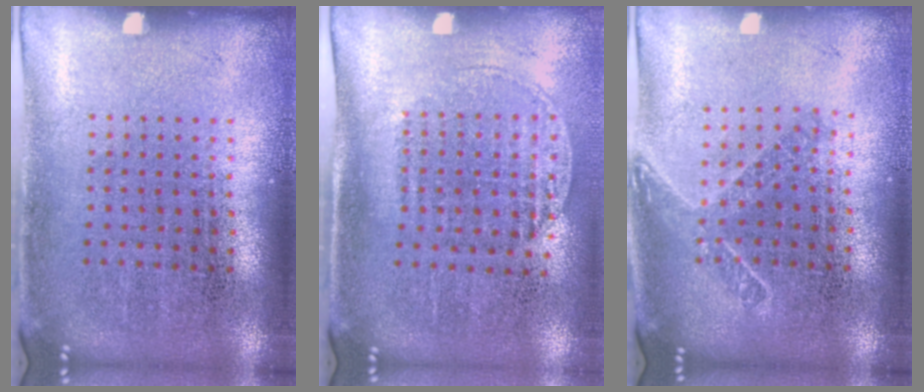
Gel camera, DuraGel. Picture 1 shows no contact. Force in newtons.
{"total": 1.4, "press": 1.2, "slide": 0.7}
{"total": 1.5, "press": 1.2, "slide": 0.9}